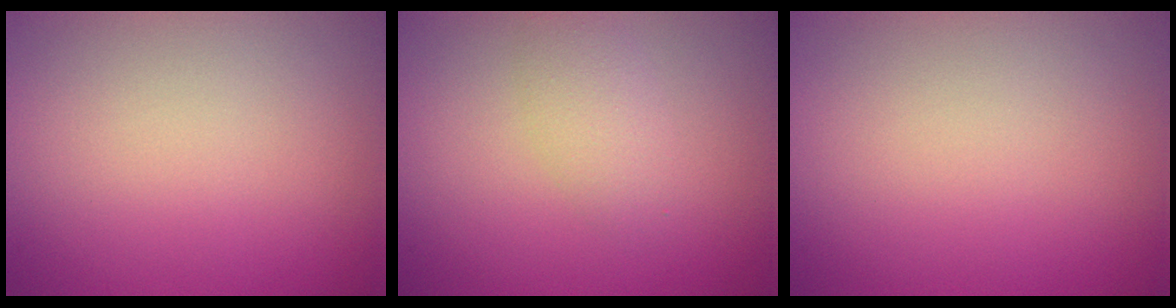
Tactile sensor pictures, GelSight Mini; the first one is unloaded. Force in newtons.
{"total": 2.1, "press": 2.1, "slide": 0.1}
{"total": 0.0}